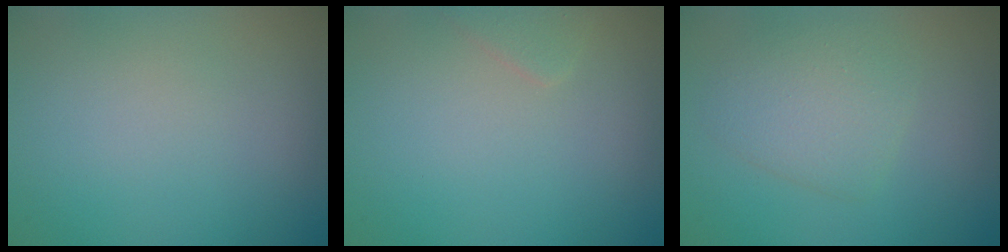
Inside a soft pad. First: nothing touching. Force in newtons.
{"total": 1.1, "press": 1.1, "slide": 0.1}
{"total": 3.0, "press": 3.0, "slide": 0.0}